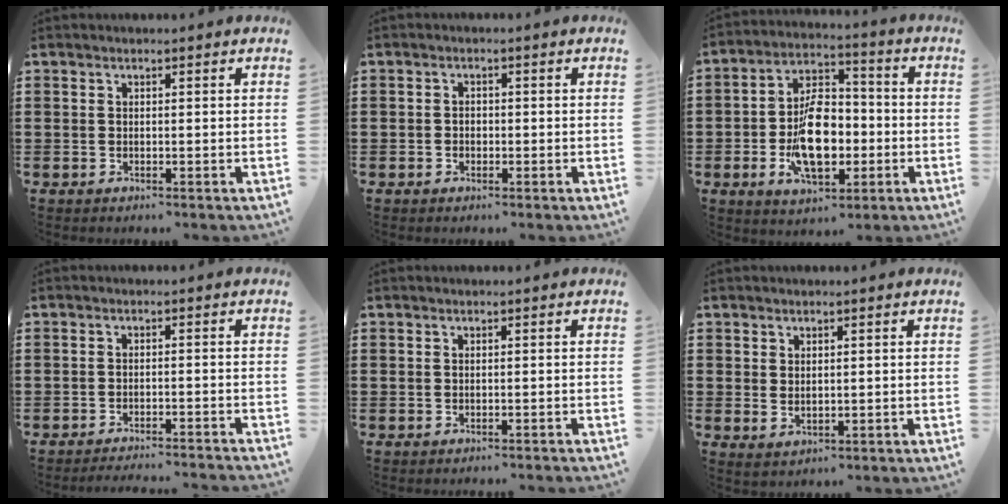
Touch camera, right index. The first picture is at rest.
{"total": 1.1, "force": [-0.4, 0.8, 0.6], "torque": [-0.015, 0.000, -0.007]}
{"total": 11.1, "force": [-2.4, 6.1, 9.0], "torque": [-0.162, 0.005, -0.043]}
{"total": 2.4, "force": [-2.4, -0.5, 0.3], "torque": [-0.009, -0.002, -0.049]}
{"total": 0.6, "force": [-0.5, -0.1, 0.1], "torque": [-0.005, -0.005, -0.010]}
{"total": 1.3, "force": [0.8, 0.8, 0.7], "torque": [-0.014, 0.004, 0.015]}